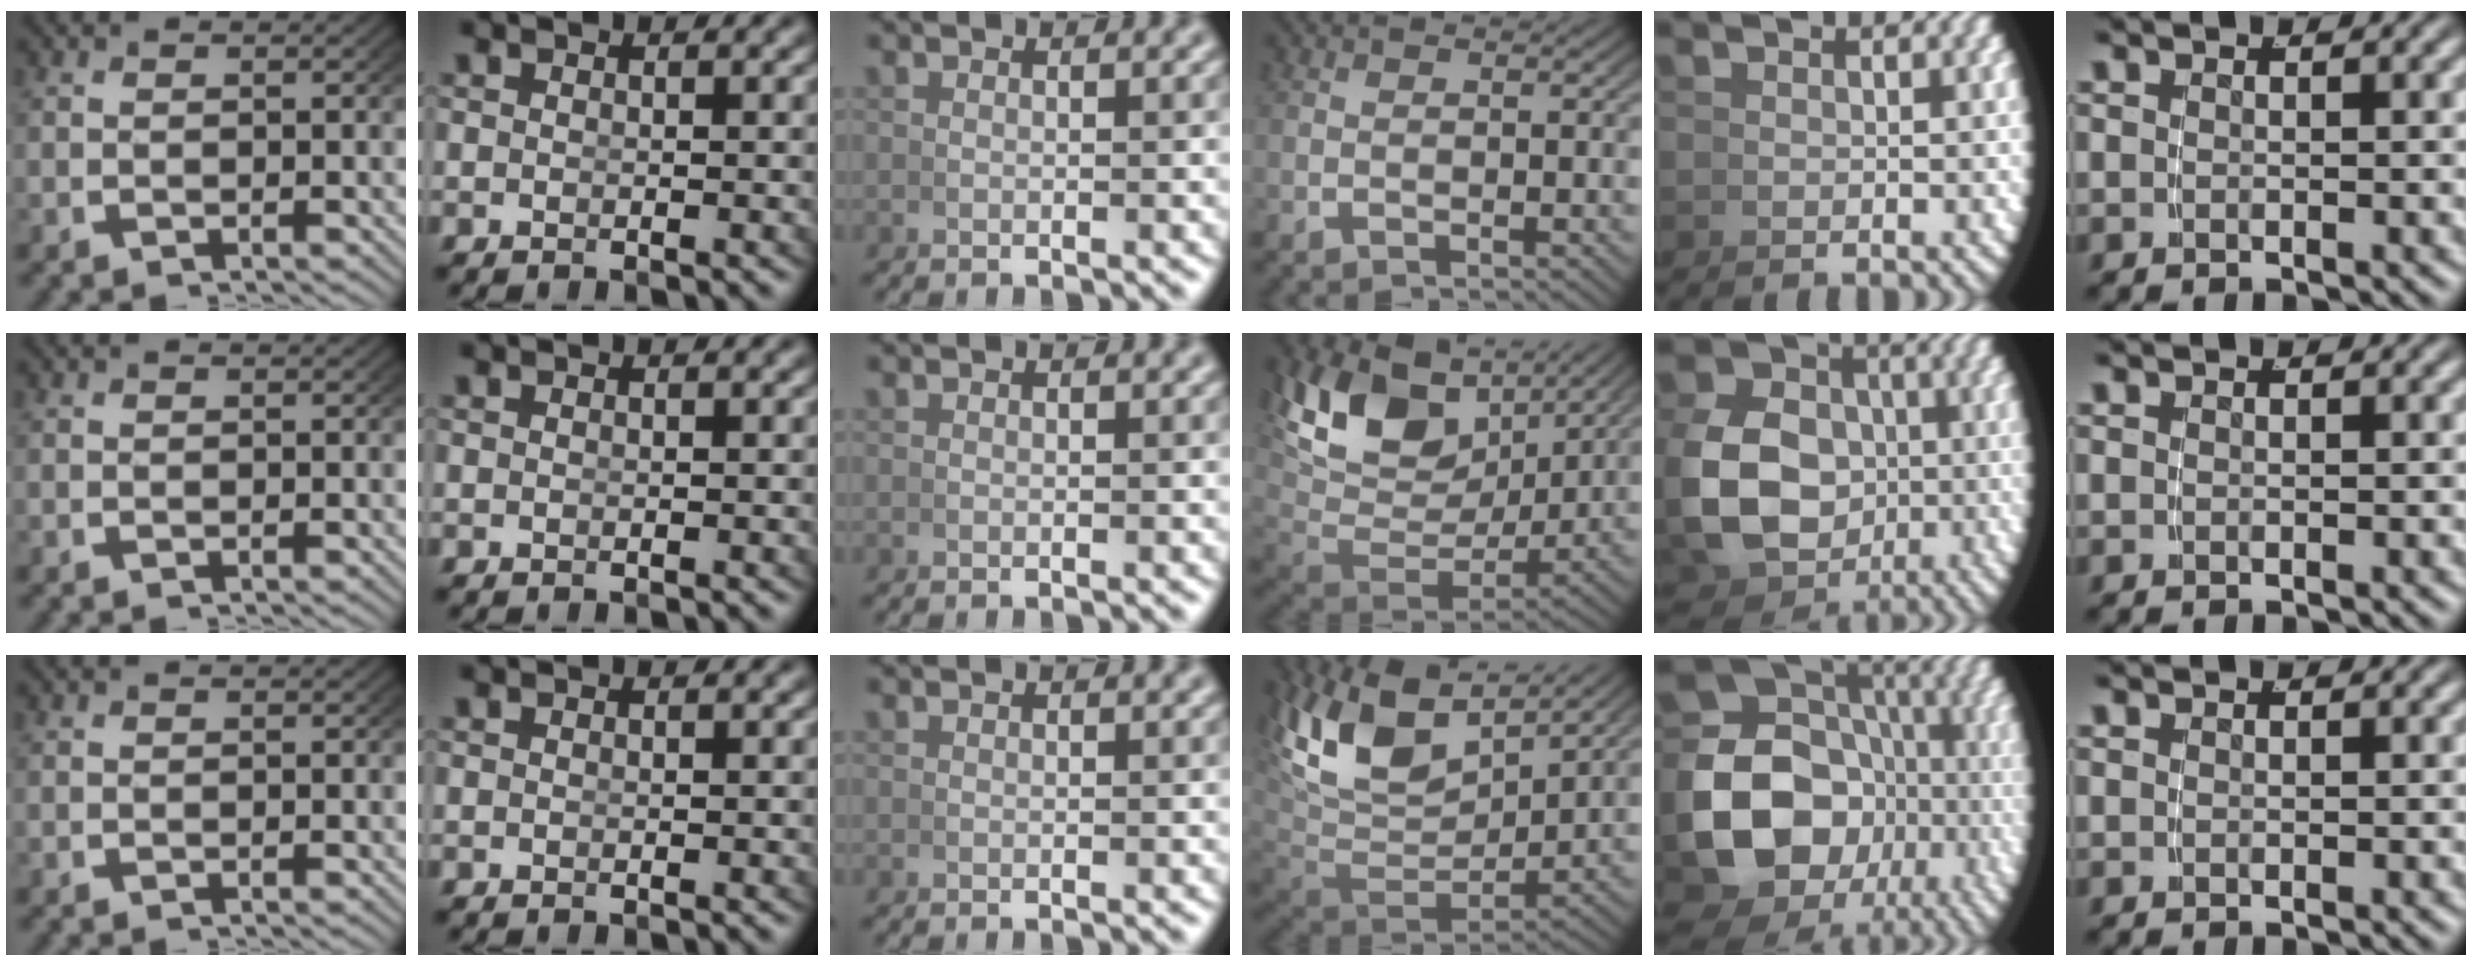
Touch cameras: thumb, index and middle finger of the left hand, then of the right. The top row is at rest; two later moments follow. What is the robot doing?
{"motion": "grasp_and_lifting", "object": "coin"}